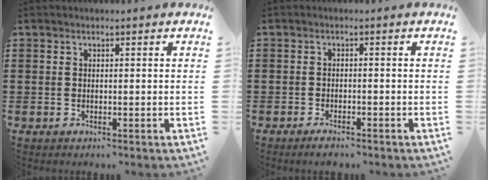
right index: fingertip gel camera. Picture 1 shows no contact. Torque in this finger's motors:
{"motor_torque": [-0.06, 0.25, 0.08, 0.00]}